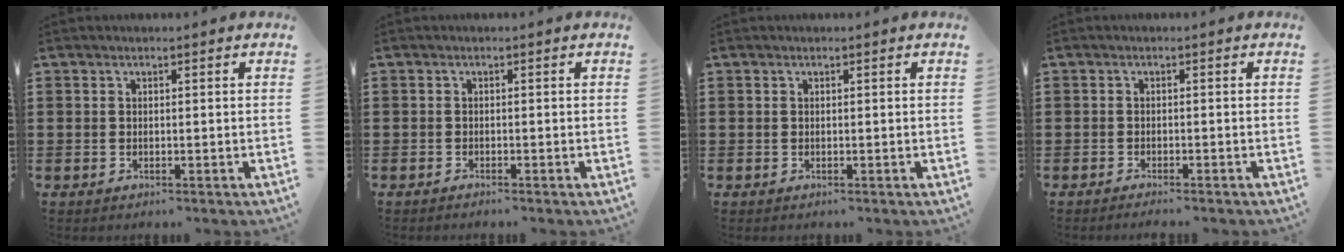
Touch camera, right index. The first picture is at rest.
{"total": 0.8, "force": [-0.8, -0.1, 0.1], "torque": [-0.003, -0.004, -0.016]}
{"total": 0.0}
{"total": 1.1, "force": [-1.1, -0.2, 0.1], "torque": [-0.004, -0.002, -0.021]}